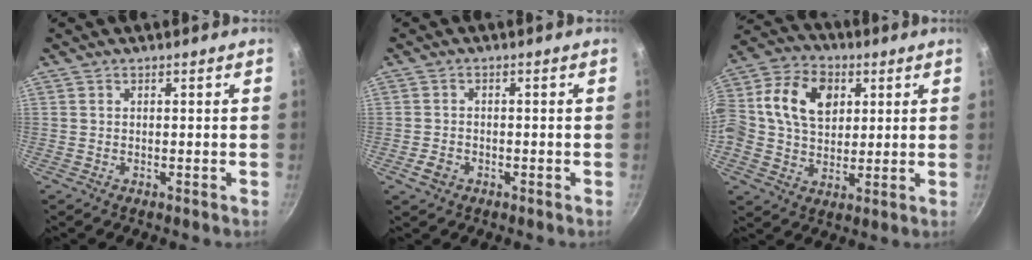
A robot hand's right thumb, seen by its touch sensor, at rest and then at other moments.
{"total": 2.9, "force": [-1.4, 2.1, 1.3], "torque": [-0.023, 0.015, -0.024]}
{"total": 17.9, "force": [4.1, 13.0, 11.5], "torque": [-0.199, 0.021, 0.057]}